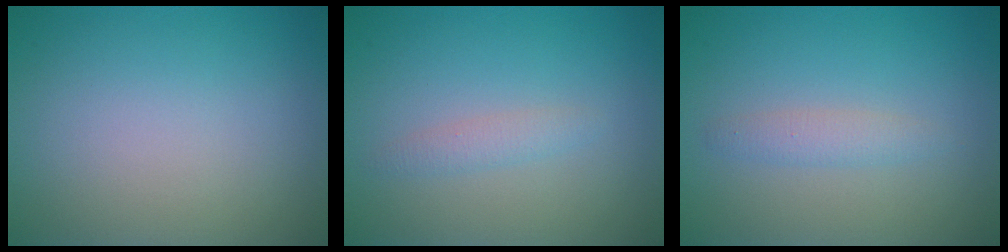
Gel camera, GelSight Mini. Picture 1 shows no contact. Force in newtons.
{"total": 1.2, "press": 1.2, "slide": 0.0}
{"total": 1.5, "press": 1.5, "slide": 0.0}